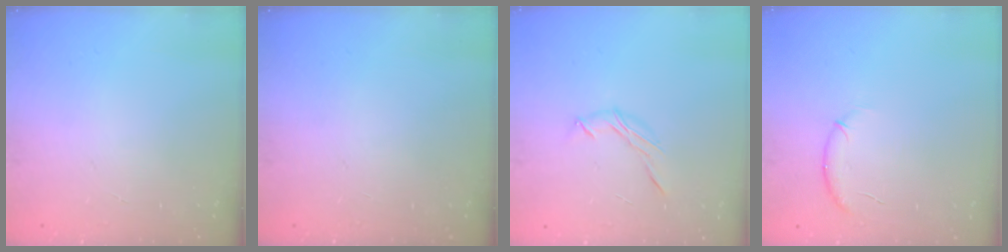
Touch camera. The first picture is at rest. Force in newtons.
{"total": 0.0}
{"total": 6.6, "press": 6.4, "slide": 1.6}
{"total": 6.4, "press": 6.3, "slide": 1.0}